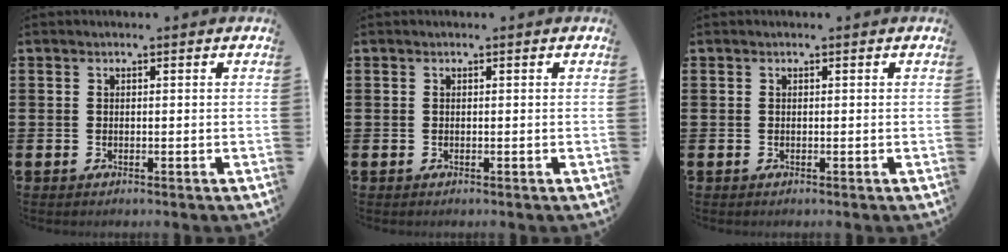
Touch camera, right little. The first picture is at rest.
{"total": 0.0}
{"total": 0.0}